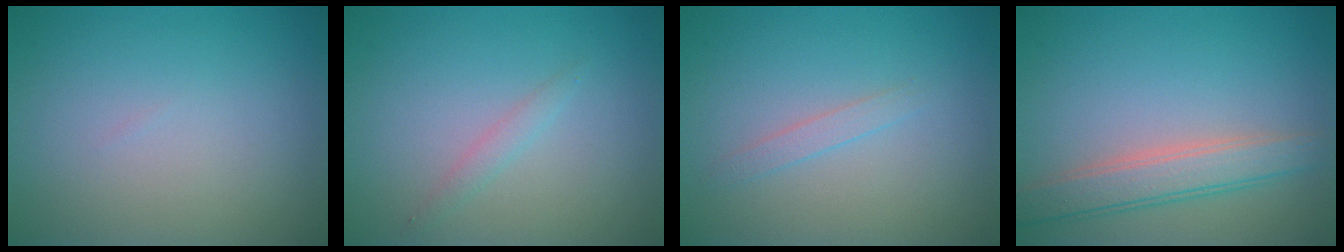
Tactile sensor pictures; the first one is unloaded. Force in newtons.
{"total": 1.0, "press": 1.0, "slide": 0.0}
{"total": 1.0, "press": 1.0, "slide": 0.0}
{"total": 3.6, "press": 3.6, "slide": 0.1}